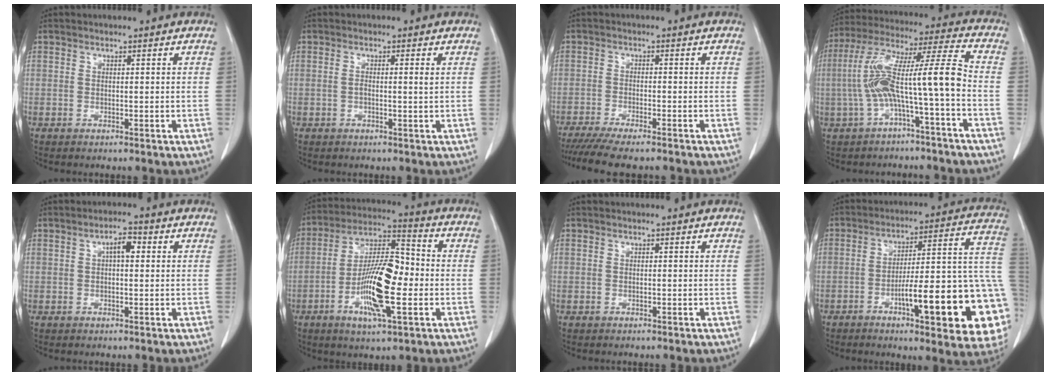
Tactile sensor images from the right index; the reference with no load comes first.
{"total": 1.6, "force": [0.1, 0.0, 1.6], "torque": [-0.033, 0.002, 0.003]}
{"total": 9.6, "force": [-8.2, 1.1, 4.9], "torque": [-0.068, -0.015, -0.127]}
{"total": 12.8, "force": [-2.8, 0.5, 12.5], "torque": [-0.237, 0.041, -0.053]}
{"total": 3.2, "force": [0.8, 1.2, 2.8], "torque": [-0.046, 0.011, 0.011]}
{"total": 14.2, "force": [-3.1, 3.5, 13.4], "torque": [-0.252, 0.006, -0.057]}
{"total": 0.0}
{"total": 23.2, "force": [-7.0, 3.6, 21.8], "torque": [-0.204, 0.020, -0.088]}